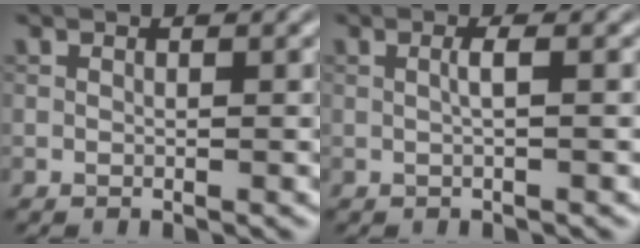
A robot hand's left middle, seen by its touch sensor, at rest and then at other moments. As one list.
[{"total": 1.2, "force": [0.1, 0.1, 1.1], "torque": [-0.021, 0.005, 0.000]}]